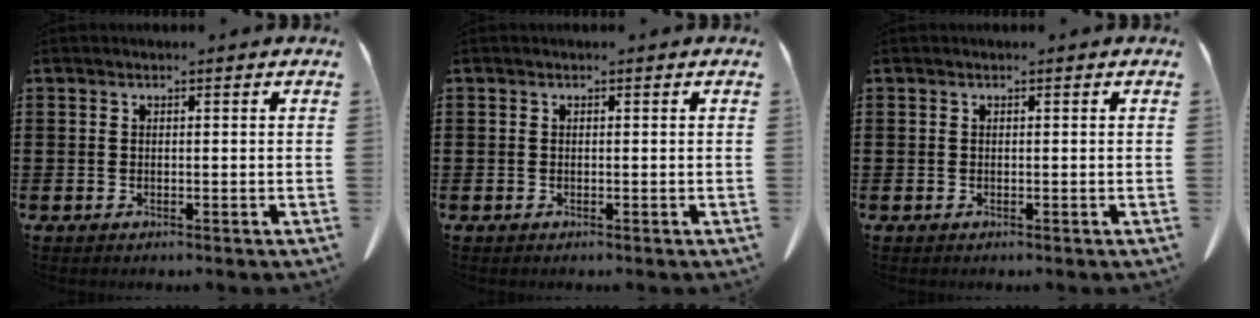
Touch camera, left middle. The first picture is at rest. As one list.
[{"total": 0.0}, {"total": 0.0}]